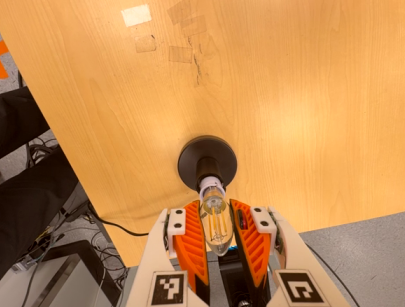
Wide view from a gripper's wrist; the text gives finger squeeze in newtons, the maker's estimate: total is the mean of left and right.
{"total": 12.4, "left": 11.8, "right": 13.0}